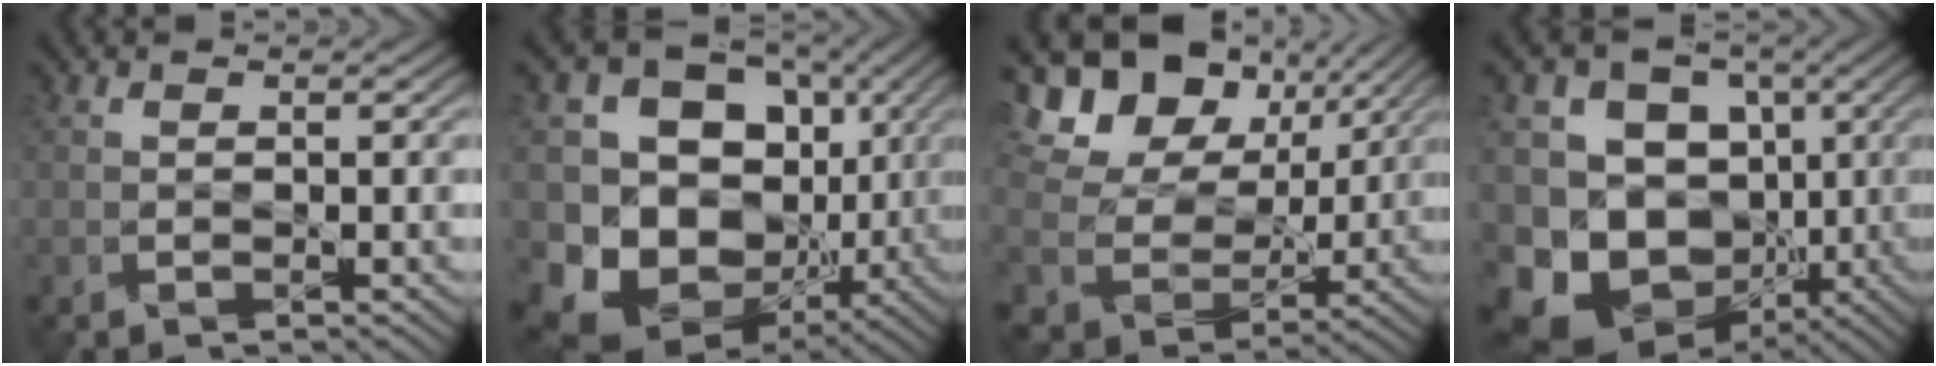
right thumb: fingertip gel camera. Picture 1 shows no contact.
{"total": 17.0, "force": [-0.6, 14.4, 8.9], "torque": [-0.208, -0.026, 0.008]}
{"total": 16.8, "force": [6.8, 12.5, 8.9], "torque": [-0.245, 0.043, 0.138]}
{"total": 17.8, "force": [-4.7, 15.5, 7.5], "torque": [-0.197, -0.008, -0.074]}